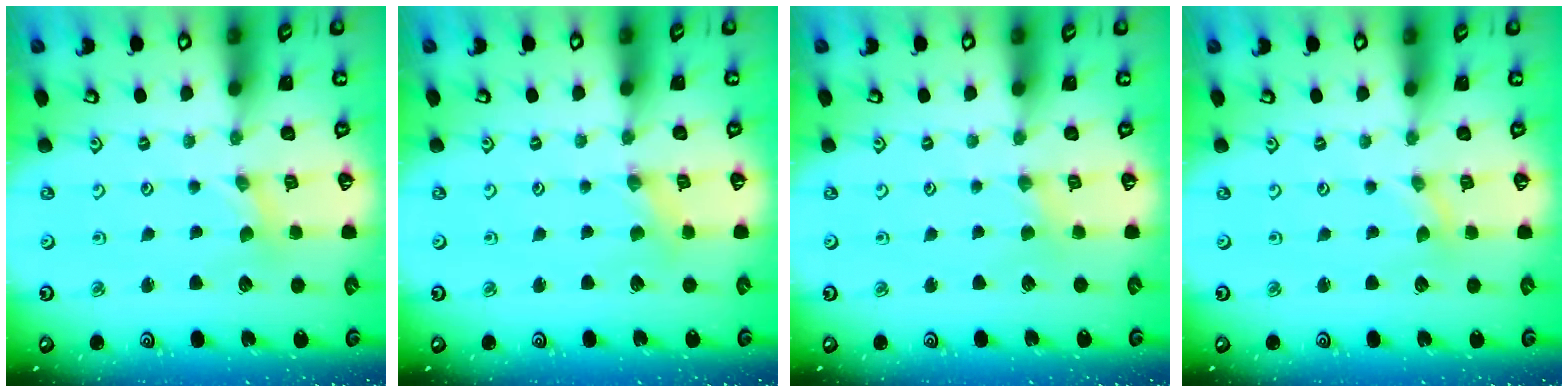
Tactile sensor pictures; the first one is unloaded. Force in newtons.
{"total": 1.7, "press": 1.7, "slide": 0.4}
{"total": 1.5, "press": 1.4, "slide": 0.3}
{"total": 0.0}